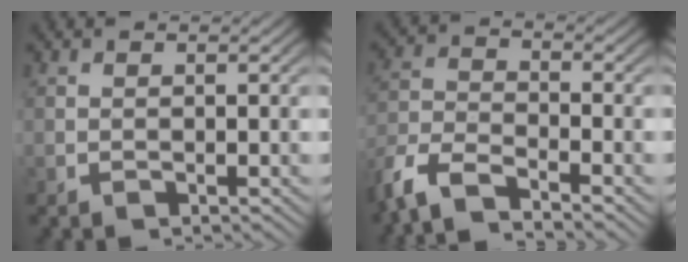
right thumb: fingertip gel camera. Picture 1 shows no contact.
{"total": 7.3, "force": [-5.1, 3.8, 3.5], "torque": [-0.079, -0.020, -0.087]}